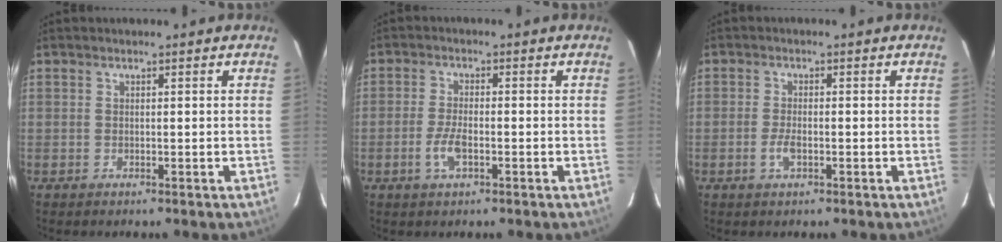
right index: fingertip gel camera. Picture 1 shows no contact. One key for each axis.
{"total": 4.3, "fx": -1.7, "fy": 1.6, "fz": 3.7, "tx": -0.080, "ty": -0.002, "tz": -0.034}
{"total": 2.7, "fx": -1.1, "fy": 1.1, "fz": 2.3, "tx": -0.050, "ty": -0.002, "tz": -0.021}